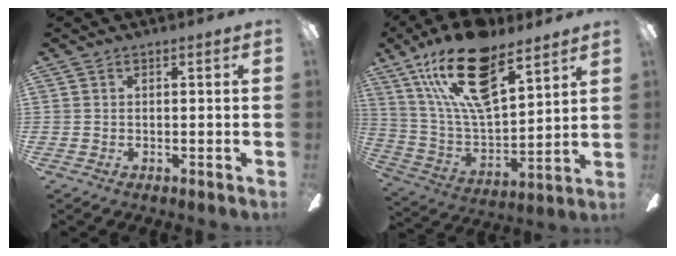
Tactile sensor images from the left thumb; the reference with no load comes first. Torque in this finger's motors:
{"motor_torque": [0.70, 0.65, 2.00, -0.78, 0.26]}